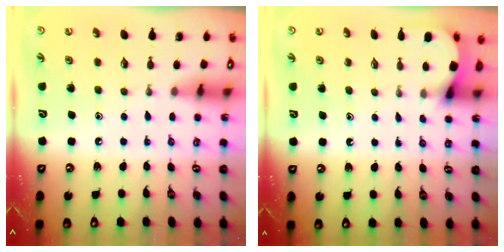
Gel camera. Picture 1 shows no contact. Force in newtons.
{"total": 2.9, "press": 2.9, "slide": 0.3}